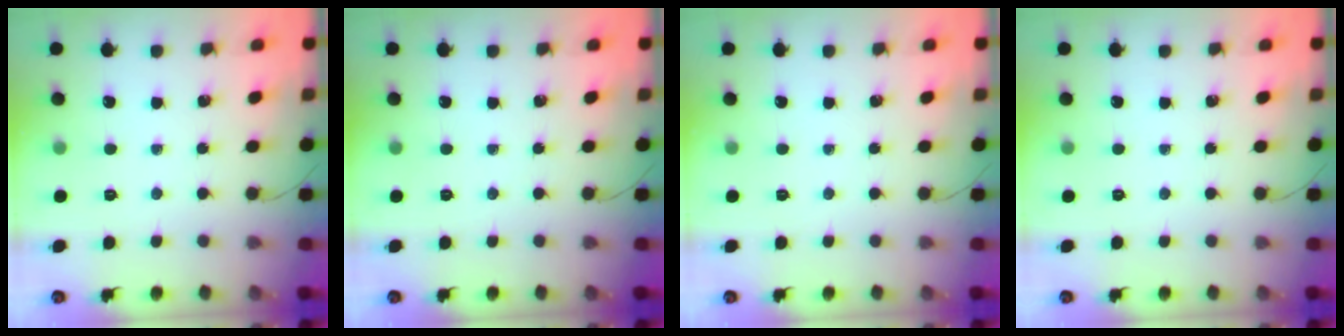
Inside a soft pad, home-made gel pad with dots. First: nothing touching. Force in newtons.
{"total": 0.0}
{"total": 0.0}
{"total": 0.0}